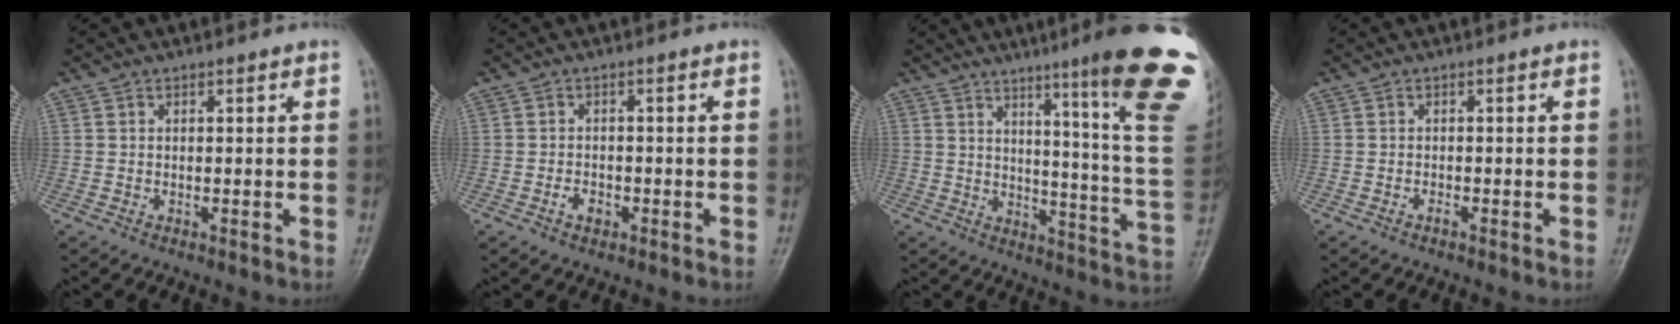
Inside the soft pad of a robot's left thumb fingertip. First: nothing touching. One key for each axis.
{"total": 2.1, "fx": -1.2, "fy": 1.4, "fz": 1.1, "tx": -0.016, "ty": 0.009, "tz": -0.019}
{"total": 23.0, "fx": 13.1, "fy": 1.2, "fz": 18.9, "tx": -0.213, "ty": -0.080, "tz": 0.168}
{"total": 0.6, "fx": -0.6, "fy": 0.1, "fz": 0.2, "tx": -0.004, "ty": 0.004, "tz": -0.011}